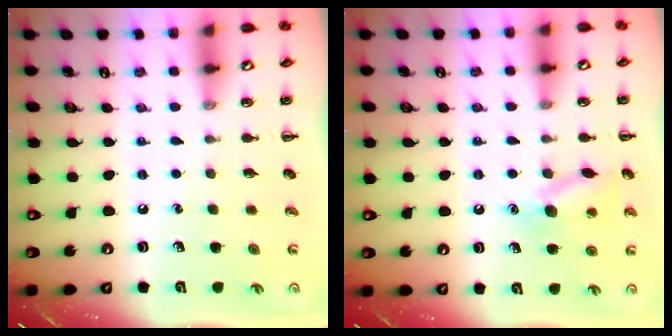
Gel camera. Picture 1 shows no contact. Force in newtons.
{"total": 11.1, "press": 11.0, "slide": 1.7}